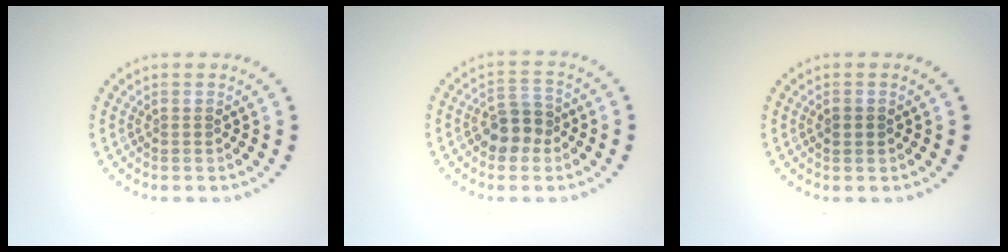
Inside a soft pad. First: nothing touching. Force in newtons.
{"total": 3.5, "press": 3.3, "slide": 1.0}
{"total": 1.2, "press": 1.2, "slide": 0.2}